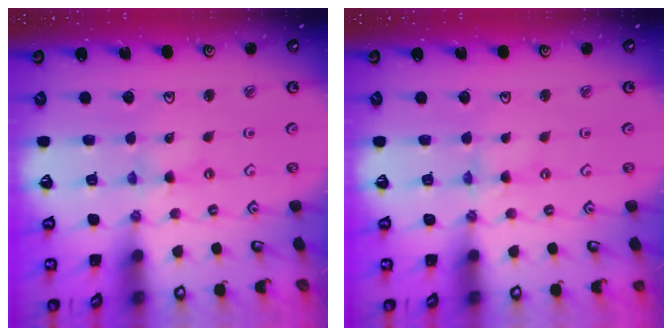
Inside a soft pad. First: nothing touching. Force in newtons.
{"total": 1.0, "press": 1.0, "slide": 0.2}